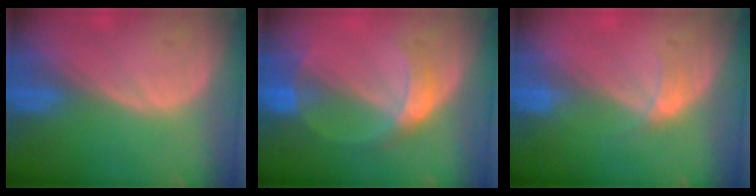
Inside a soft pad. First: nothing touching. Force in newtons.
{"total": 5.2, "press": 4.8, "slide": 1.9}
{"total": 1.7, "press": 1.7, "slide": 0.2}